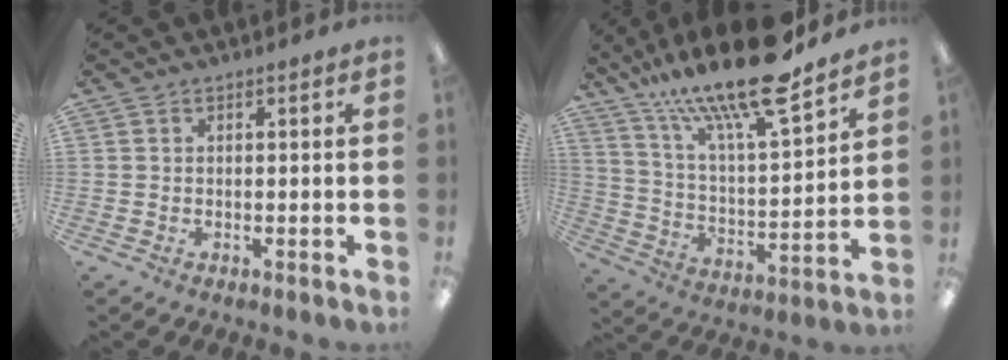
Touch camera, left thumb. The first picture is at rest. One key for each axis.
{"total": 20.8, "fx": 16.6, "fy": 4.7, "fz": 11.7, "tx": -0.199, "ty": -0.118, "tz": 0.280}